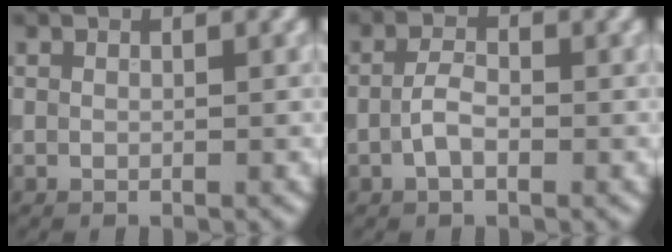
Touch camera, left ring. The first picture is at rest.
{"total": 2.4, "force": [-0.7, 1.2, 2.0], "torque": [-0.042, 0.003, -0.019]}